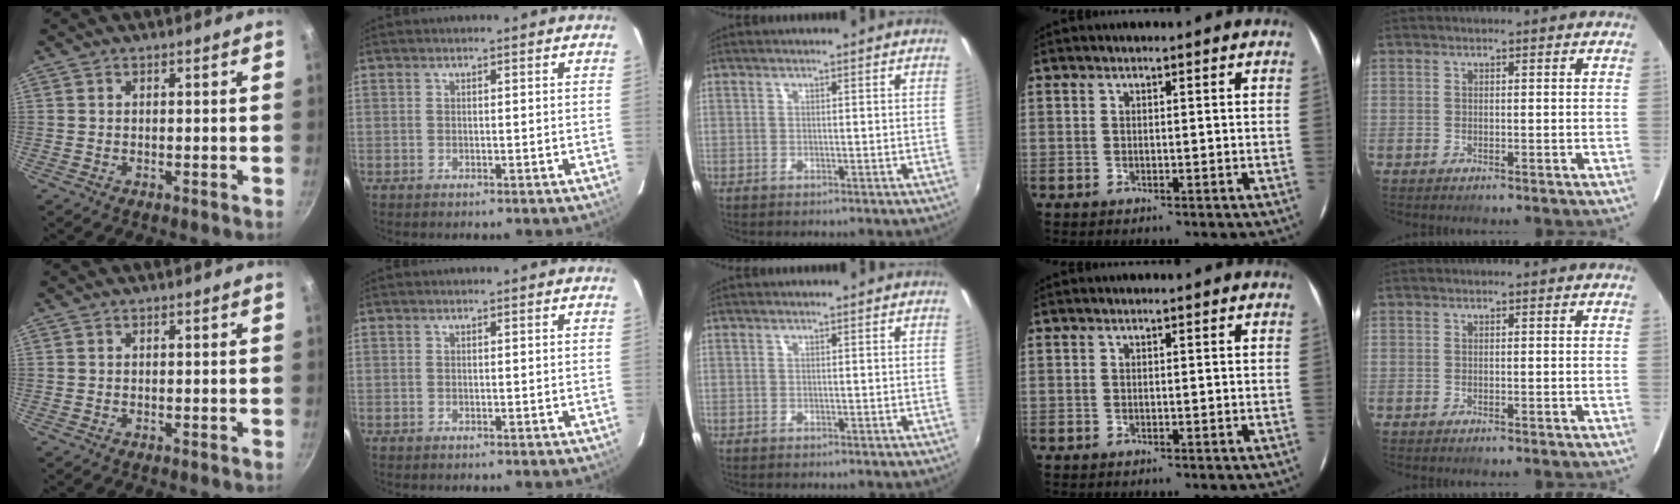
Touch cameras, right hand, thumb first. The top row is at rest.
{}